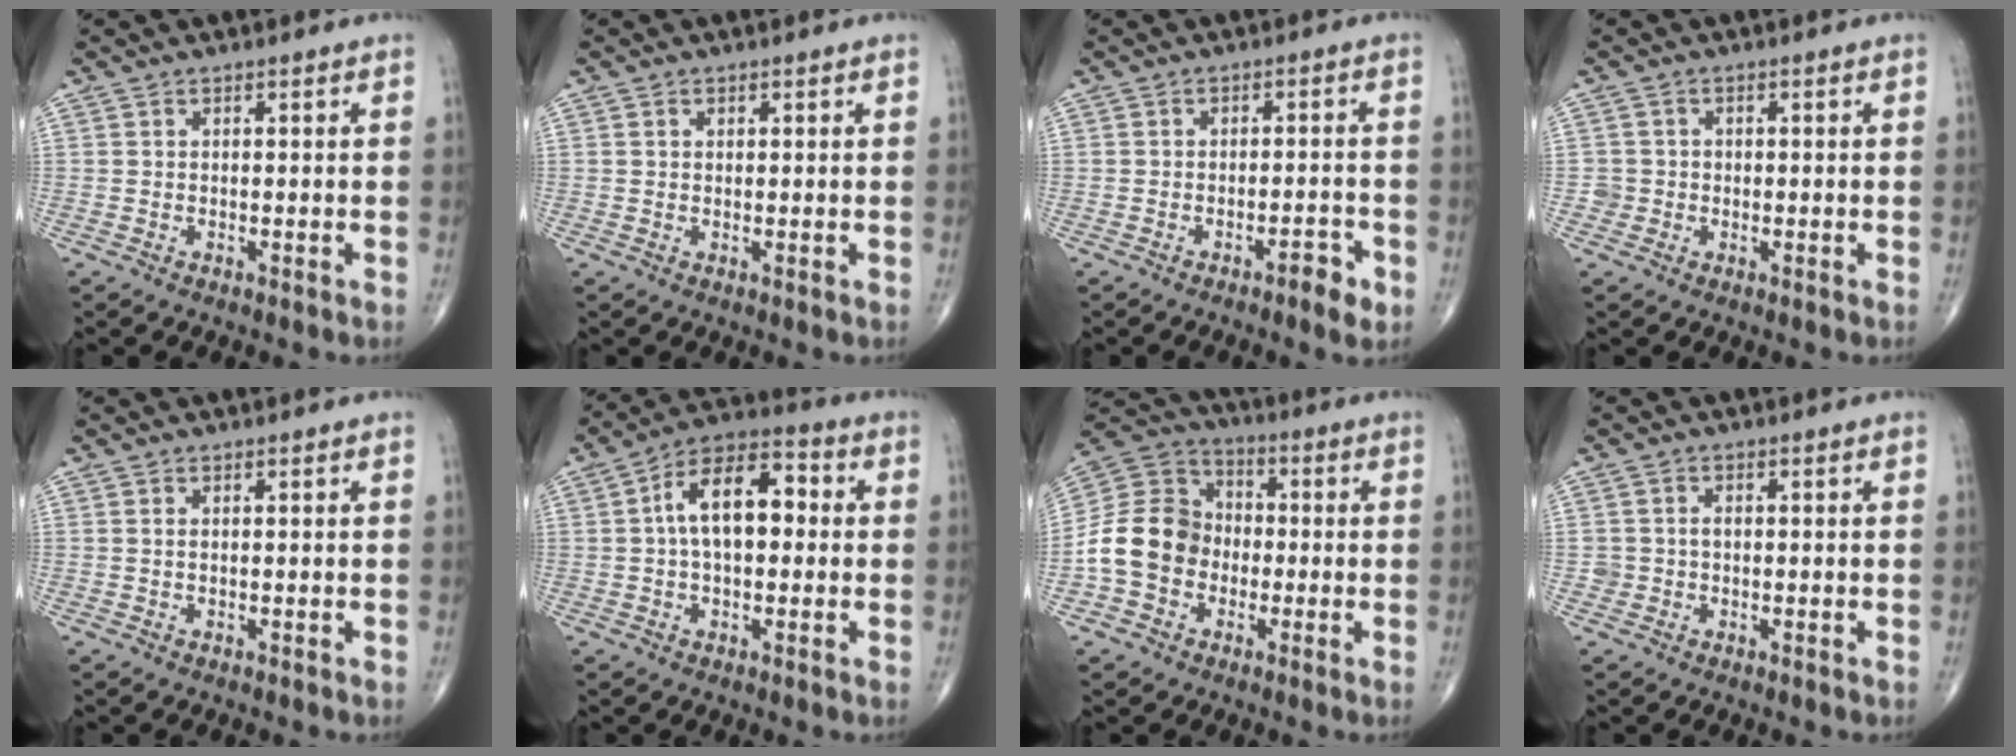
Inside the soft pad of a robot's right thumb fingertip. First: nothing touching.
{"total": 0.9, "force": [0.4, 0.7, 0.4], "torque": [-0.005, -0.001, 0.006]}
{"total": 3.9, "force": [-2.2, 1.2, 3.0], "torque": [-0.039, 0.012, -0.032]}
{"total": 2.0, "force": [-0.4, 2.0, -0.1], "torque": [0.019, 0.009, -0.013]}
{"total": 0.6, "force": [0.1, 0.3, 0.5], "torque": [-0.014, 0.001, 0.003]}
{"total": 12.7, "force": [1.1, 7.1, 10.4], "torque": [-0.162, 0.033, 0.006]}
{"total": 13.3, "force": [-2.9, 11.2, 6.7], "torque": [-0.110, 0.040, -0.064]}
{"total": 2.0, "force": [-0.1, 1.8, 0.8], "torque": [-0.003, 0.004, -0.001]}